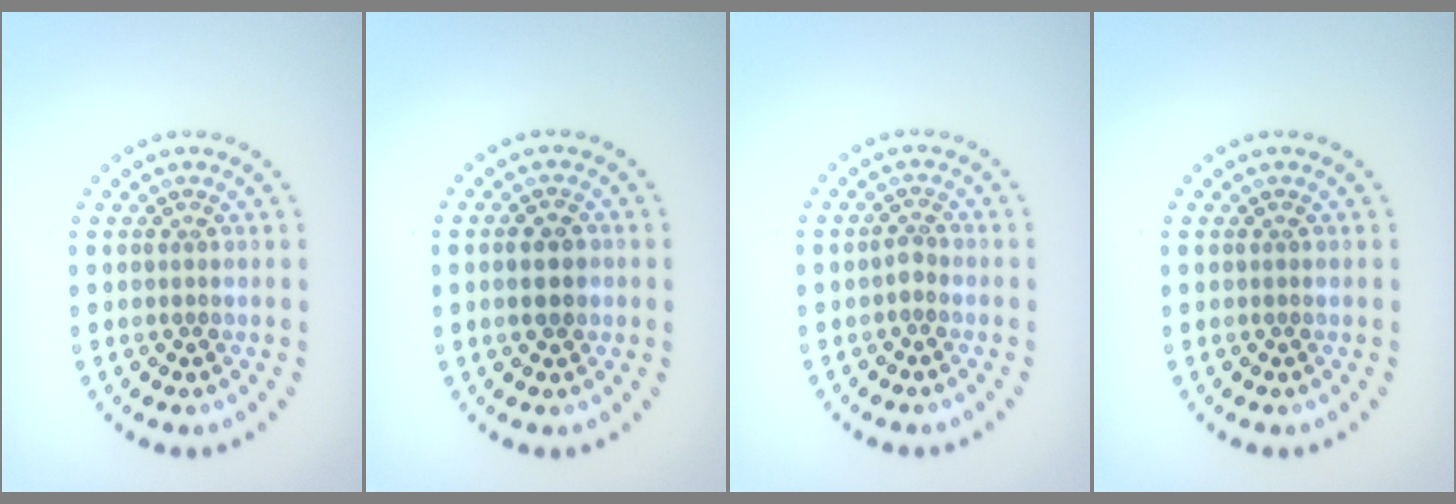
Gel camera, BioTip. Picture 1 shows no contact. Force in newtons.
{"total": 2.4, "press": 2.4, "slide": 0.1}
{"total": 0.9, "press": 0.7, "slide": 0.7}
{"total": 0.0}